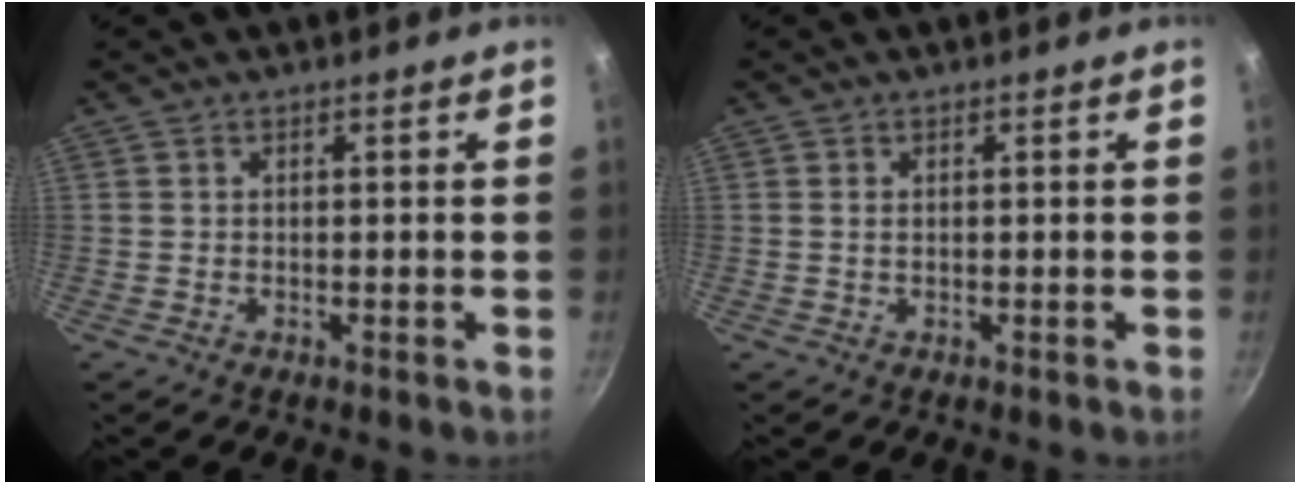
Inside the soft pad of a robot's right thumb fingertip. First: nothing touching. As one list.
[{"total": 0.8, "force": [0.3, 0.5, 0.7], "torque": [-0.013, 0.000, 0.004]}]